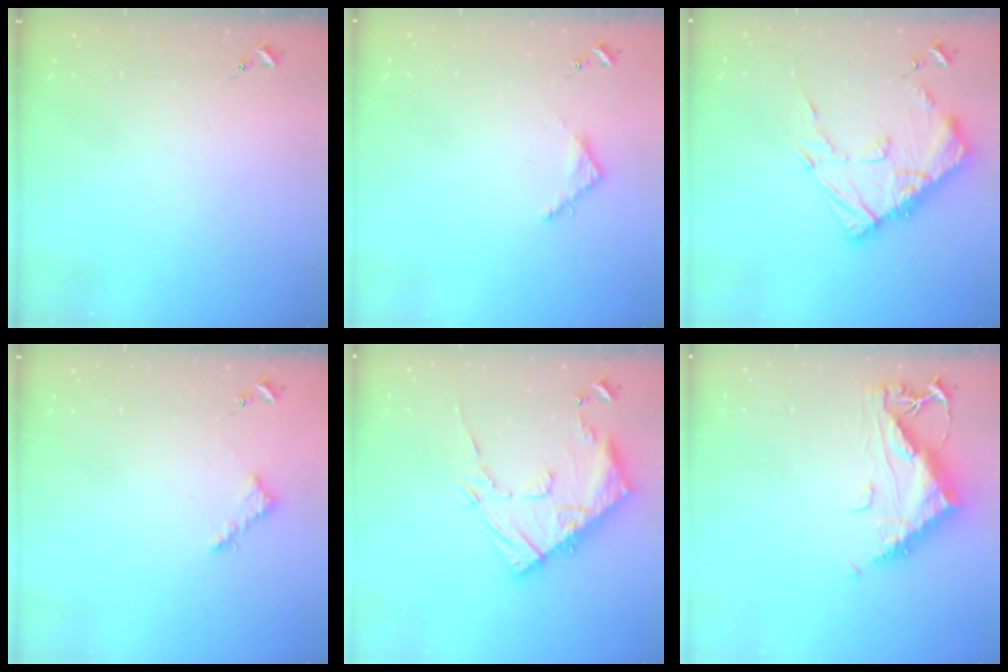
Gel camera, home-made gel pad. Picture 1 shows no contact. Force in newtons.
{"total": 3.5, "press": 3.5, "slide": 0.3}
{"total": 18.5, "press": 18.5, "slide": 1.8}
{"total": 5.6, "press": 5.6, "slide": 0.6}
{"total": 17.0, "press": 16.9, "slide": 1.5}
{"total": 13.4, "press": 13.4, "slide": 1.2}